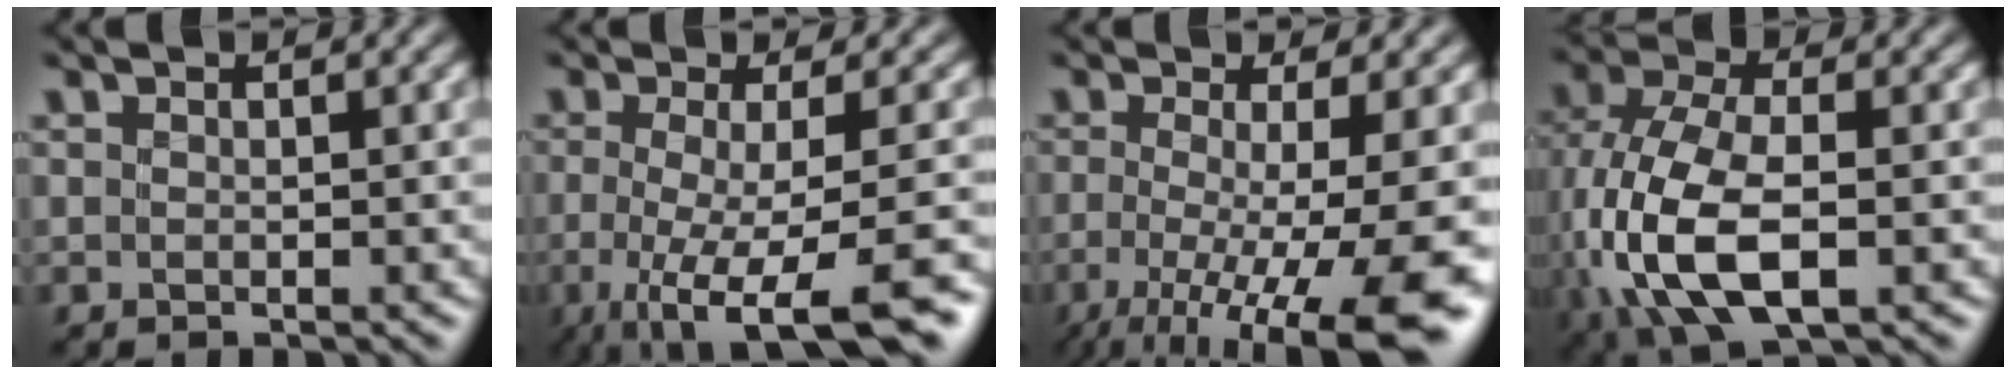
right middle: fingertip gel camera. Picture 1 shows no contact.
{"total": 9.0, "force": [-3.7, 2.2, 7.9], "torque": [-0.100, -0.017, -0.060]}
{"total": 11.4, "force": [-3.5, 2.9, 10.4], "torque": [-0.144, -0.019, -0.047]}
{"total": 11.1, "force": [-2.5, 6.0, 8.9], "torque": [-0.210, -0.010, -0.048]}